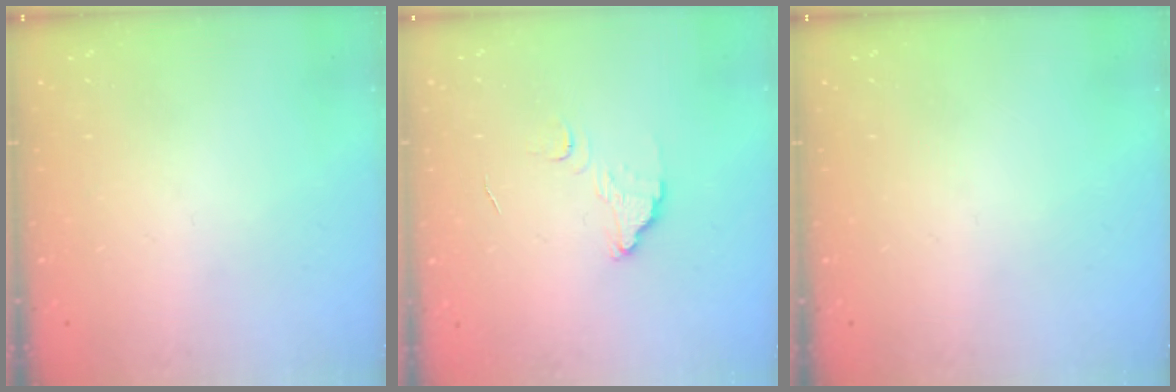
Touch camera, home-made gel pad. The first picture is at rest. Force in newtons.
{"total": 5.9, "press": 5.9, "slide": 0.4}
{"total": 0.0}